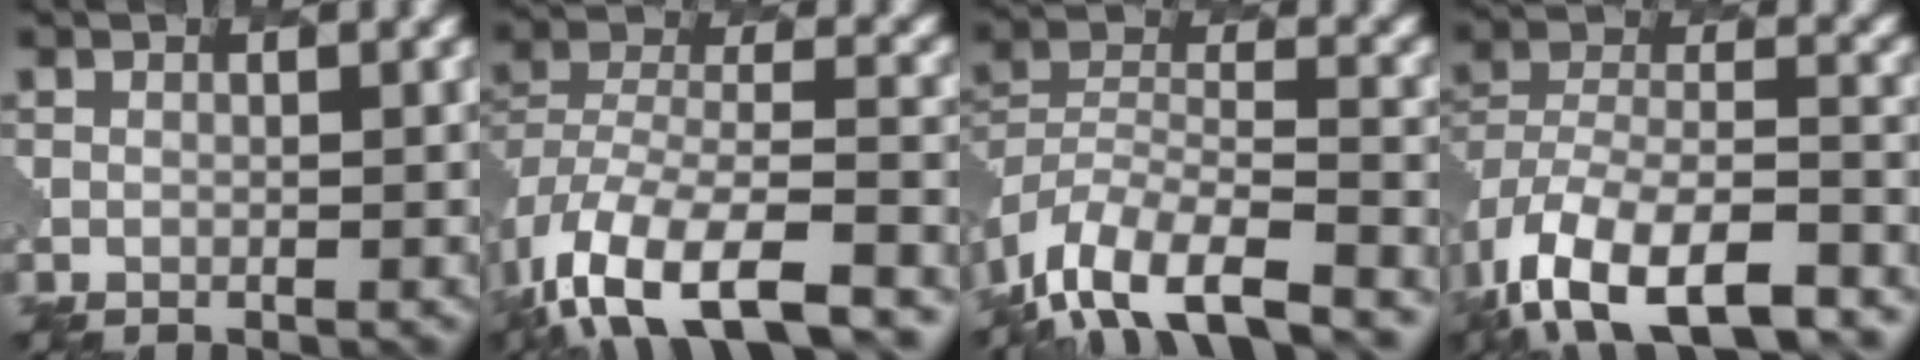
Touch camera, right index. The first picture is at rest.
{"total": 14.4, "force": [-9.5, 6.2, 8.8], "torque": [-0.187, -0.020, -0.136]}
{"total": 13.2, "force": [-10.6, 4.9, 6.1], "torque": [-0.116, -0.009, -0.164]}
{"total": 16.7, "force": [-11.6, 8.2, 8.8], "torque": [-0.172, -0.029, -0.156]}